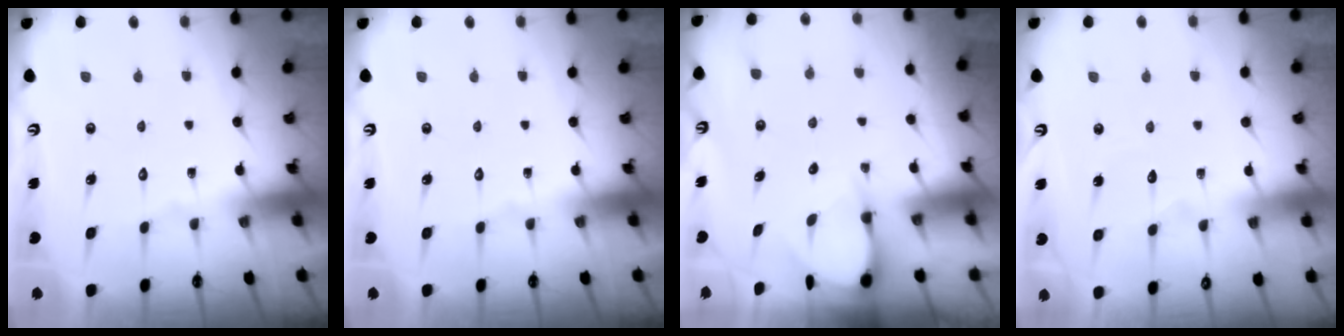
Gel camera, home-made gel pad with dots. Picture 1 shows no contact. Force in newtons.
{"total": 0.0}
{"total": 3.6, "press": 3.6, "slide": 0.3}
{"total": 3.0, "press": 3.0, "slide": 0.3}